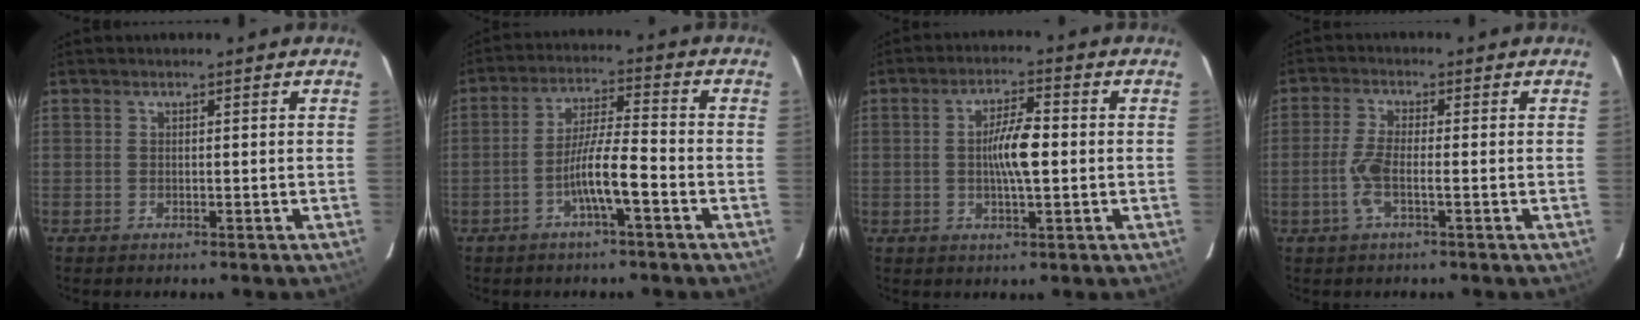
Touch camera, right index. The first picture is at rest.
{"total": 7.4, "force": [-3.0, 0.4, 6.8], "torque": [-0.129, 0.009, -0.055]}
{"total": 6.4, "force": [-0.1, 1.1, 6.3], "torque": [-0.116, 0.006, -0.004]}
{"total": 4.3, "force": [-1.2, 0.7, 4.1], "torque": [-0.095, 0.000, -0.026]}